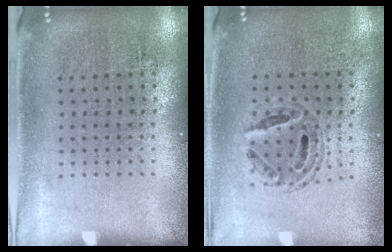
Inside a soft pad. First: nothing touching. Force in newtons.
{"total": 0.7, "press": 0.7, "slide": 0.3}